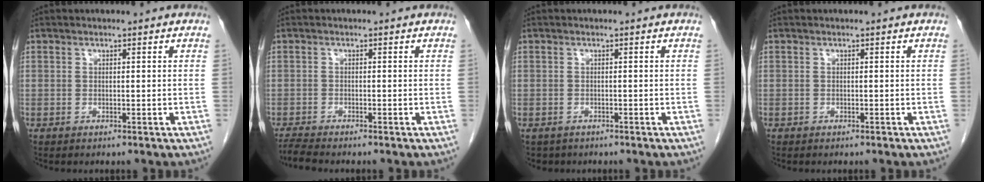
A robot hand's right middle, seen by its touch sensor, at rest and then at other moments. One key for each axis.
{"total": 2.4, "fx": -2.2, "fy": -0.5, "fz": 0.6, "tx": -0.023, "ty": -0.014, "tz": -0.044}
{"total": 1.9, "fx": -1.4, "fy": 1.3, "fz": 0.2, "tx": -0.010, "ty": 0.001, "tz": -0.018}
{"total": 0.0}